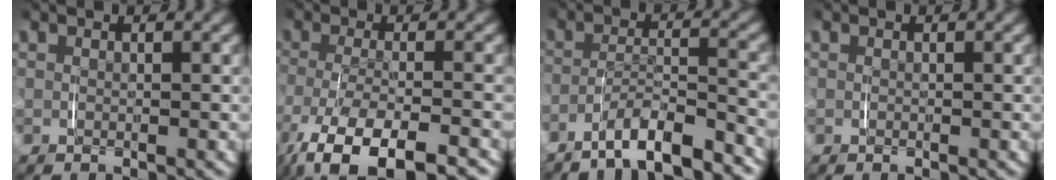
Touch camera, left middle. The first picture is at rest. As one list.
[{"total": 9.6, "force": [-6.5, 3.9, 5.8], "torque": [-0.142, -0.048, -0.081]}, {"total": 5.9, "force": [-5.5, 1.0, 1.8], "torque": [-0.026, -0.002, -0.103]}, {"total": 0.0}]